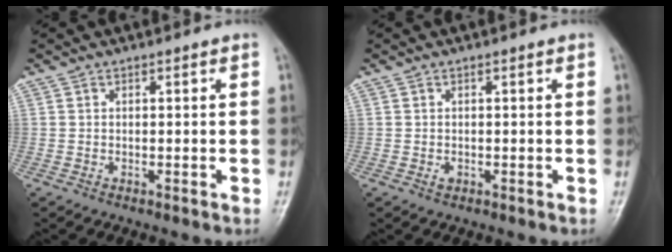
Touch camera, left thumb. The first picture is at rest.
{"total": 0.9, "force": [0.0, 0.6, 0.7], "torque": [-0.005, 0.000, 0.002]}